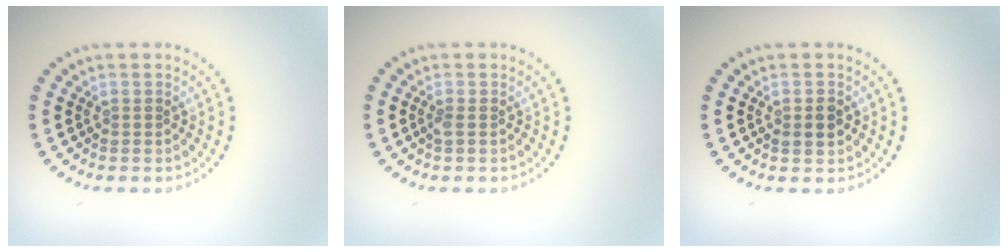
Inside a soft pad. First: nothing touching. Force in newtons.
{"total": 0.6, "press": 0.6, "slide": 0.2}
{"total": 1.7, "press": 1.7, "slide": 0.1}